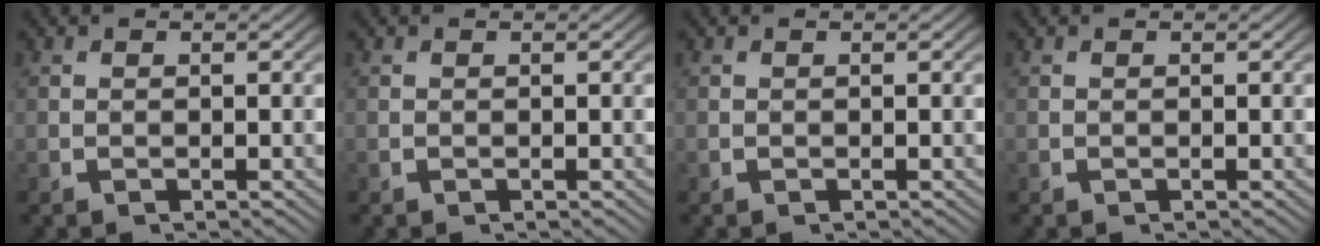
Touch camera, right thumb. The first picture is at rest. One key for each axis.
{"total": 0.0}
{"total": 0.0}
{"total": 0.0}